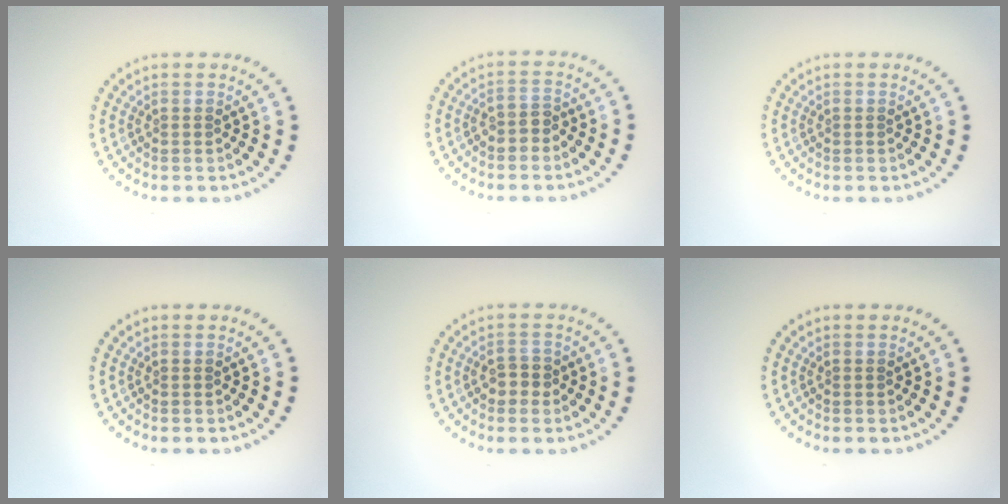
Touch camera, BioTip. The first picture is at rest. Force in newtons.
{"total": 1.7, "press": 1.5, "slide": 0.8}
{"total": 0.0}
{"total": 0.0}
{"total": 1.9, "press": 1.8, "slide": 0.5}
{"total": 0.0}